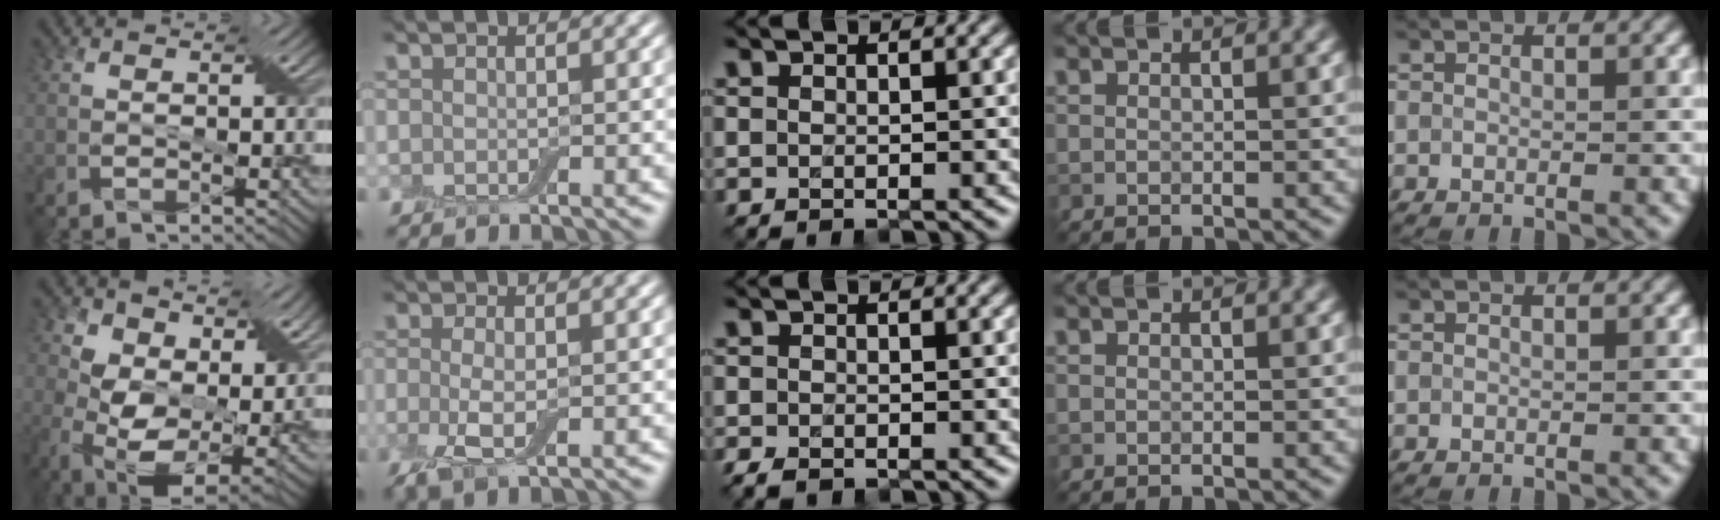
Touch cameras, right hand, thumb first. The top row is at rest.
{"thumb": {"total": 13.4, "force": [3.8, 8.4, 9.7], "torque": [-0.203, -0.029, 0.080]}, "index": {"total": 3.0, "force": [-0.3, 1.2, 2.8], "torque": [-0.068, -0.009, -0.008]}, "middle": {"total": 1.7, "force": [-1.4, 0.6, 0.8], "torque": [-0.020, -0.011, -0.028]}}